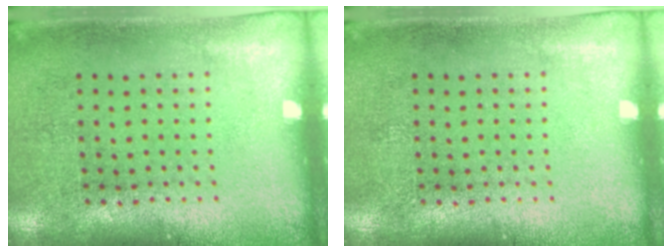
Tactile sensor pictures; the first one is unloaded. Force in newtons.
{"total": 0.0}